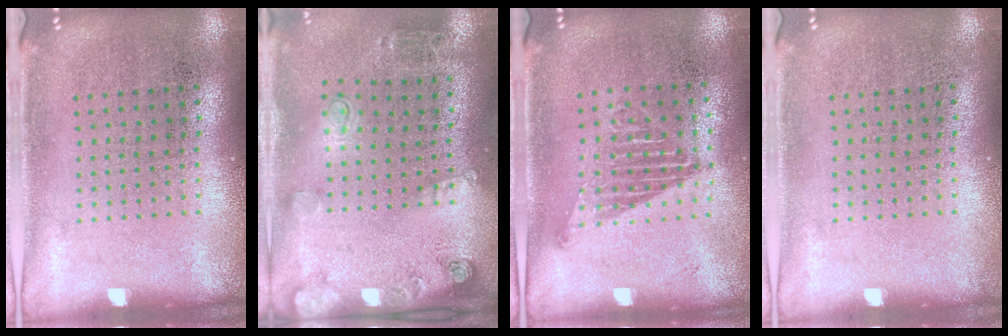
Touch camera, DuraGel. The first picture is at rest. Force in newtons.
{"total": 2.1, "press": 1.3, "slide": 1.6}
{"total": 1.1, "press": 1.0, "slide": 0.6}
{"total": 0.0}